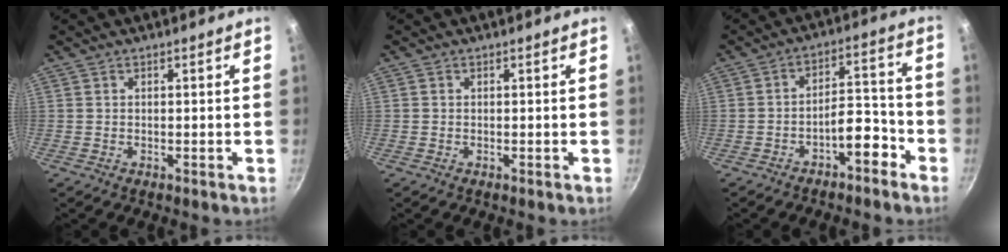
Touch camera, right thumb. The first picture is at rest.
{"total": 0.0}
{"total": 6.9, "force": [-4.3, 2.8, 4.6], "torque": [-0.048, 0.060, -0.061]}